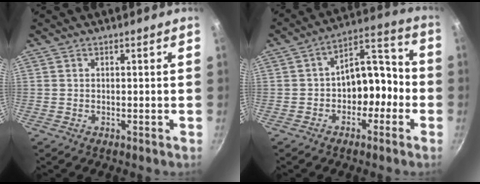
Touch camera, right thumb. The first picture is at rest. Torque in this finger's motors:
{"motor_torque": [-0.31, 0.66, 0.27, 0.32, 0.04]}